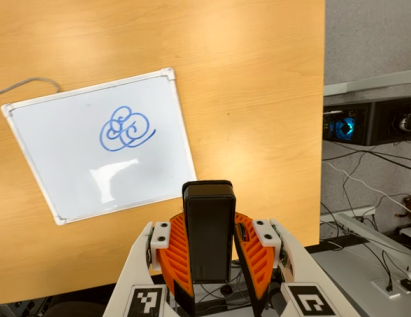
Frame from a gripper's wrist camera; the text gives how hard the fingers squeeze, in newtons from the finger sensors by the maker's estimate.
{"total": 8.8, "left": 7.4, "right": 10.2}